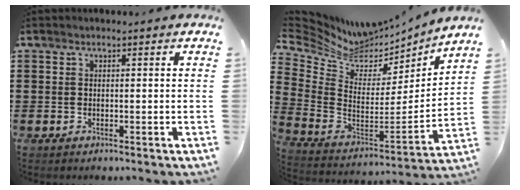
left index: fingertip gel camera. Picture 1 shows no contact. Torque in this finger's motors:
{"motor_torque": [-0.05, -0.30, 0.01, -0.02]}